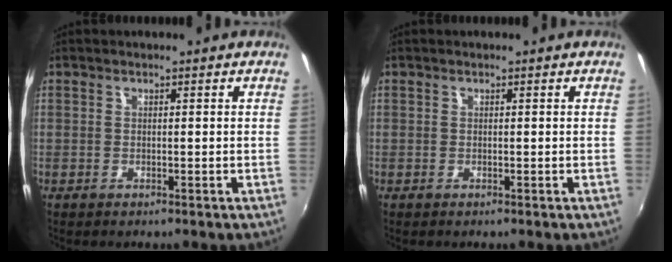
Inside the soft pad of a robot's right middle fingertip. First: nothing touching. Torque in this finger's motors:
{"motor_torque": [0.00, 0.00, 0.00, 0.00]}